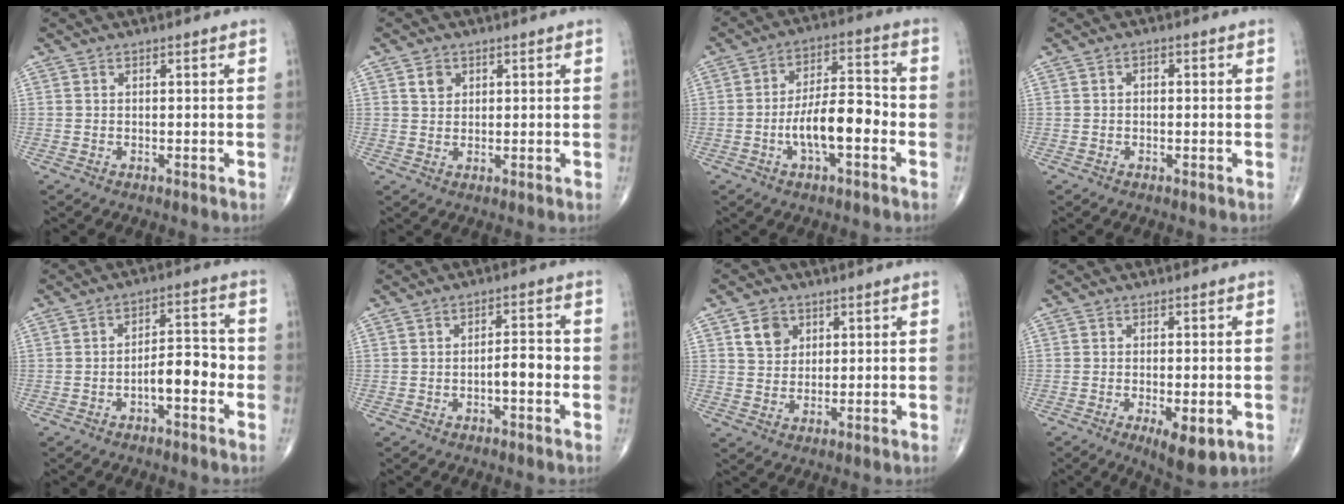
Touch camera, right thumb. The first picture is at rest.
{"total": 2.5, "force": [1.1, 2.0, 1.1], "torque": [-0.009, -0.005, 0.019]}
{"total": 11.3, "force": [-3.1, 4.5, 9.9], "torque": [-0.159, 0.036, -0.059]}
{"total": 1.2, "force": [0.1, 0.8, 1.0], "torque": [-0.012, 0.006, -0.003]}
{"total": 6.9, "force": [-2.3, 3.0, 5.8], "torque": [-0.074, 0.032, -0.039]}
{"total": 4.1, "force": [-1.1, 1.6, 3.7], "torque": [-0.049, 0.017, -0.018]}
{"total": 5.3, "force": [2.3, 4.2, 2.2], "torque": [-0.017, -0.012, 0.042]}
{"total": 7.2, "force": [-2.6, 2.7, 6.2], "torque": [-0.088, -0.011, -0.032]}